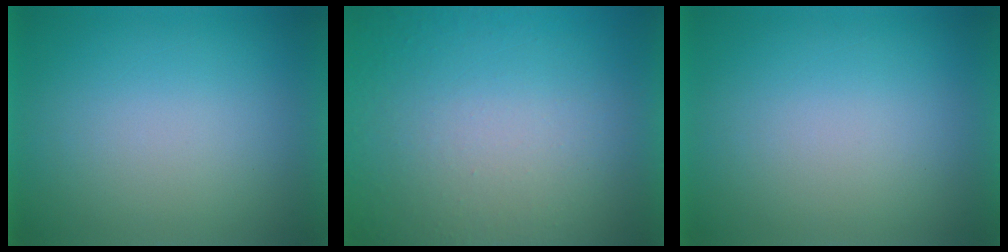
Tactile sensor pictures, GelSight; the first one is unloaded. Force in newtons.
{"total": 8.4}
{"total": 0.0}